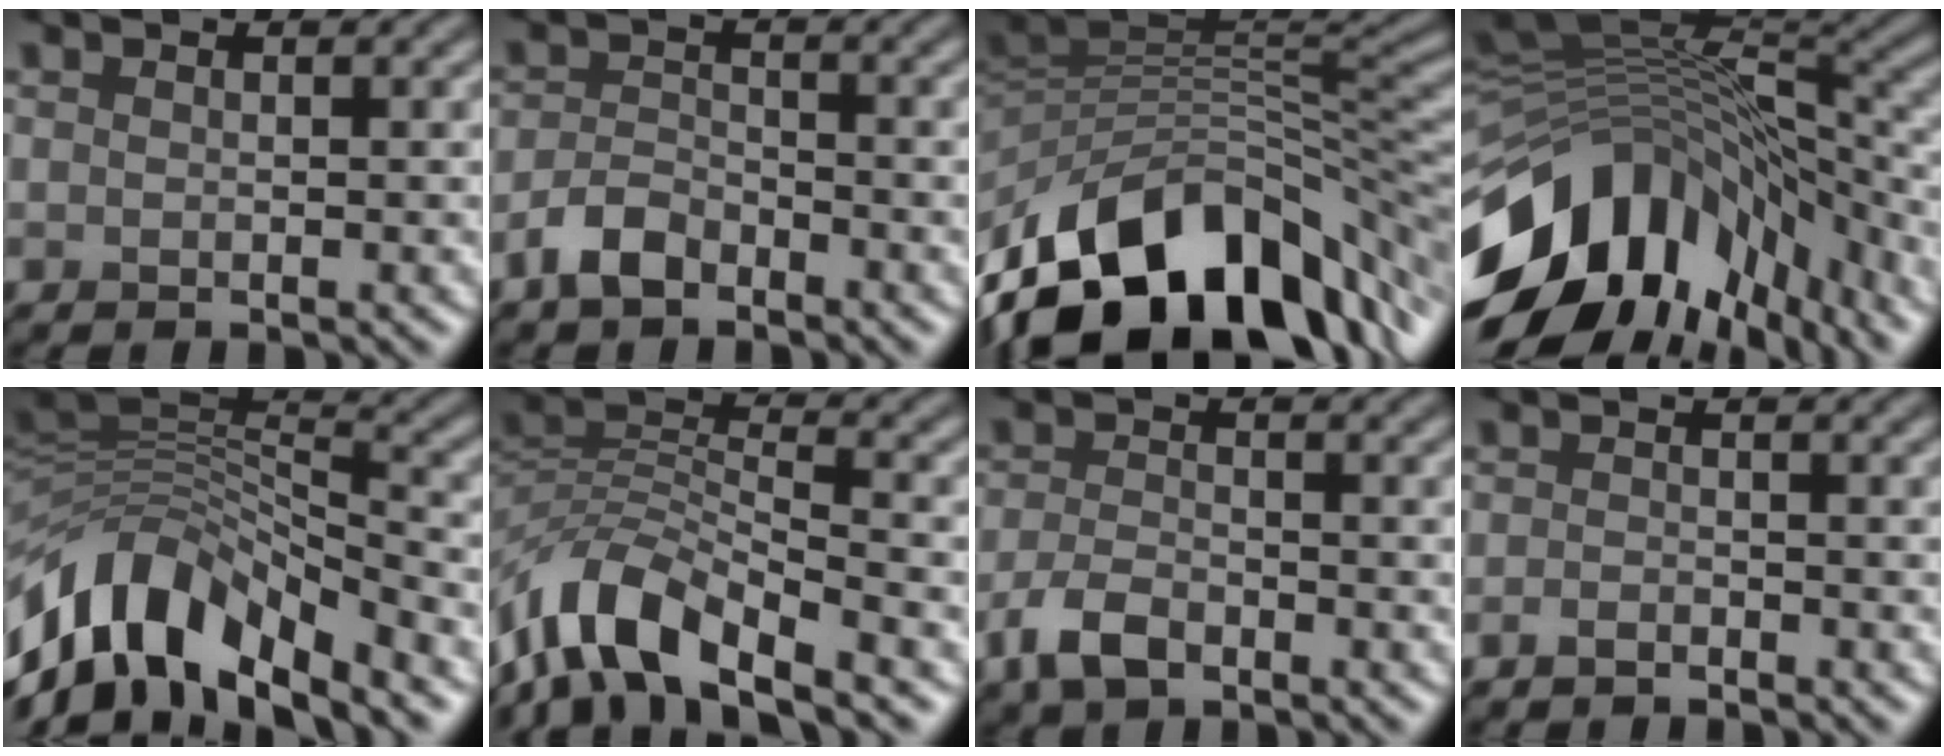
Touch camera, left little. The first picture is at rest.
{"total": 2.5, "force": [-1.9, 1.1, 1.2], "torque": [-0.027, 0.005, -0.043]}
{"total": 15.5, "force": [-7.7, 8.2, 10.6], "torque": [-0.196, 0.006, -0.131]}
{"total": 13.7, "force": [-6.4, 8.2, 8.9], "torque": [-0.179, 0.007, -0.105]}
{"total": 11.1, "force": [-5.7, 5.3, 7.9], "torque": [-0.143, 0.019, -0.116]}
{"total": 8.8, "force": [-6.5, 3.0, 5.1], "torque": [-0.088, -0.001, -0.137]}
{"total": 3.1, "force": [-2.0, 1.4, 2.0], "torque": [-0.044, -0.002, -0.045]}
{"total": 1.0, "force": [-0.8, 0.2, 0.5], "torque": [-0.008, 0.000, -0.016]}